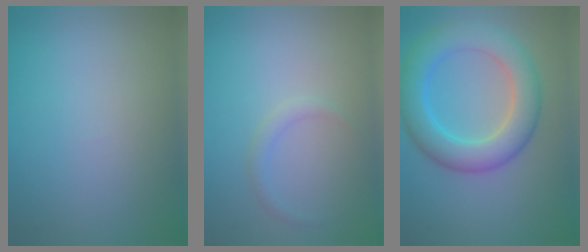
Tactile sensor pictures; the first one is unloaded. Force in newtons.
{"total": 1.1, "press": 1.1, "slide": 0.0}
{"total": 6.4, "press": 6.4, "slide": 0.1}